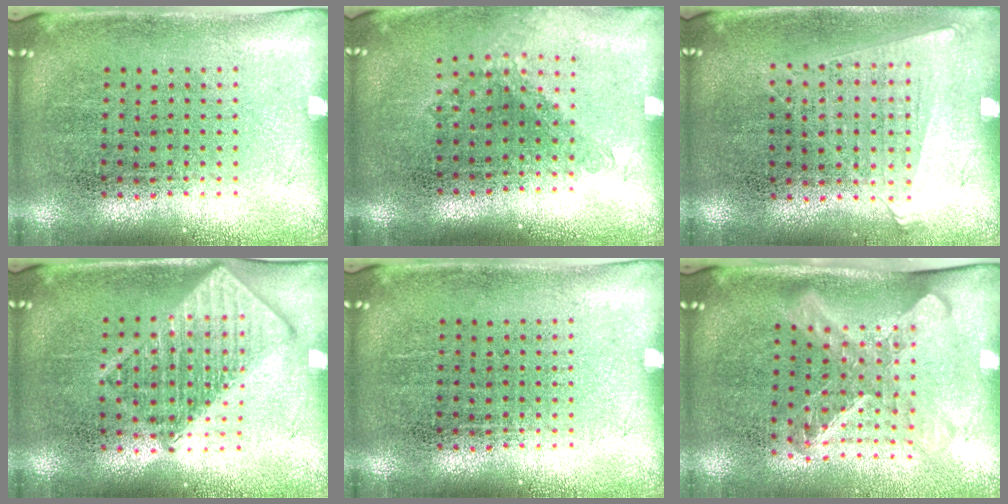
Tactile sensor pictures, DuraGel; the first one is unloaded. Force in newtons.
{"total": 1.2, "press": 0.9, "slide": 0.8}
{"total": 1.1, "press": 1.0, "slide": 0.4}
{"total": 2.4, "press": 2.4, "slide": 0.3}
{"total": 0.0}
{"total": 1.6, "press": 1.3, "slide": 1.0}